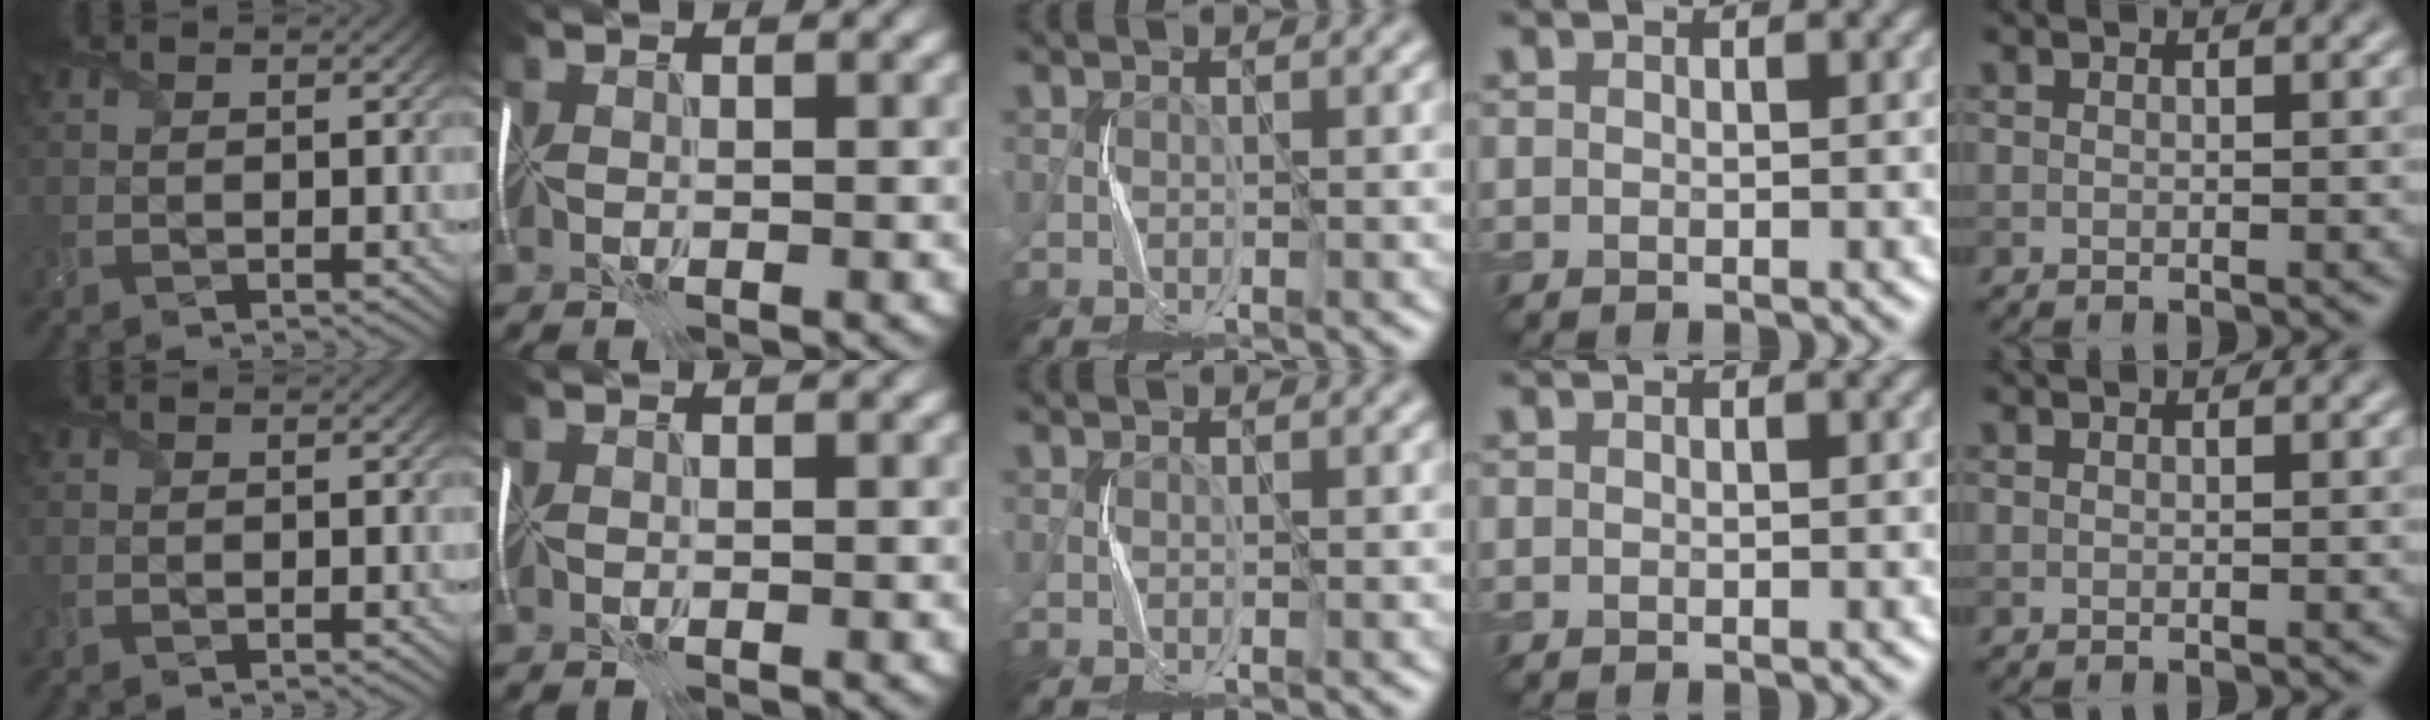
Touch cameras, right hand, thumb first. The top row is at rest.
{}